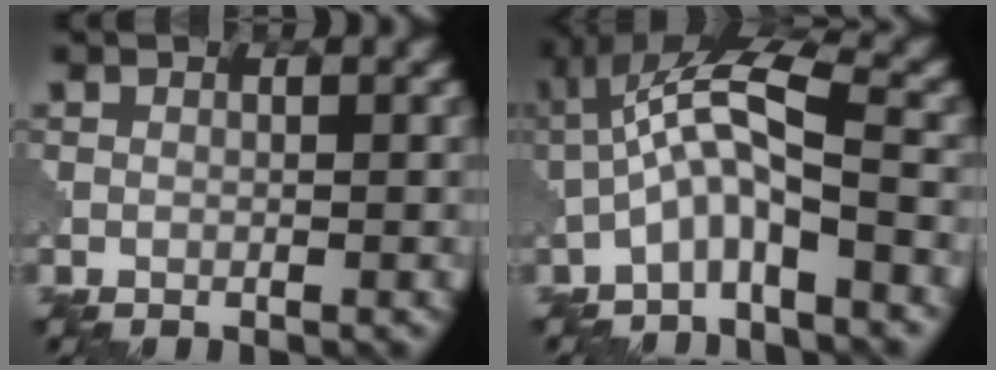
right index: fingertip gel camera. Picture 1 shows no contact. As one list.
[{"total": 5.9, "force": [-1.8, 1.3, 5.4], "torque": [-0.110, 0.021, -0.045]}]